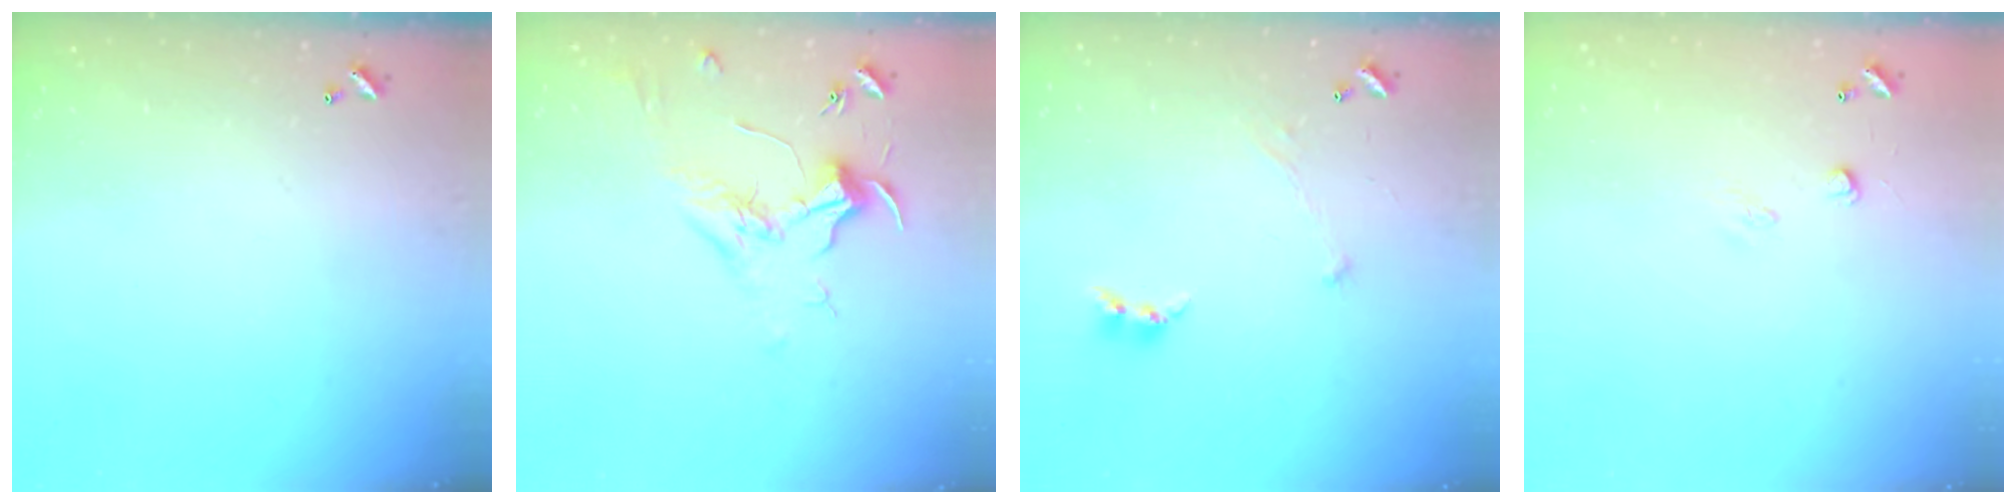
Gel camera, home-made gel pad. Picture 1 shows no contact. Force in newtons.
{"total": 1.8, "press": 1.7, "slide": 0.6}
{"total": 0.0}
{"total": 5.1, "press": 5.1, "slide": 0.7}